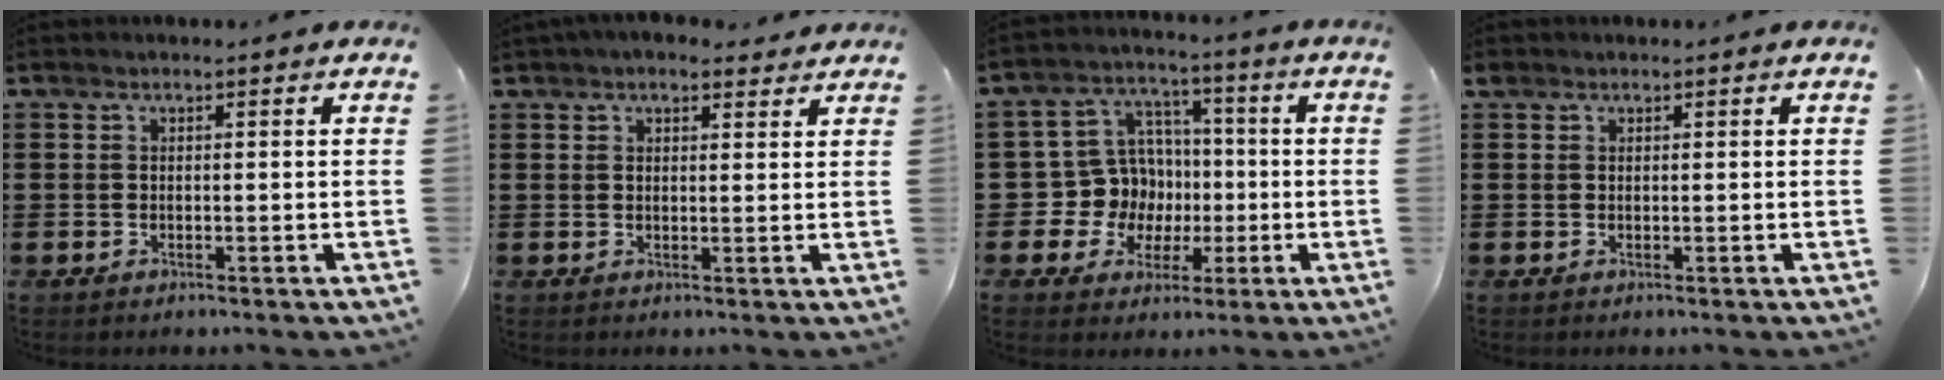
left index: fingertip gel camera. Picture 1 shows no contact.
{"total": 3.0, "force": [2.6, 1.0, 1.1], "torque": [-0.027, 0.001, 0.047]}
{"total": 10.1, "force": [0.3, 9.9, 2.3], "torque": [-0.093, -0.005, 0.017]}
{"total": 0.7, "force": [0.4, 0.5, 0.3], "torque": [-0.008, 0.005, 0.008]}